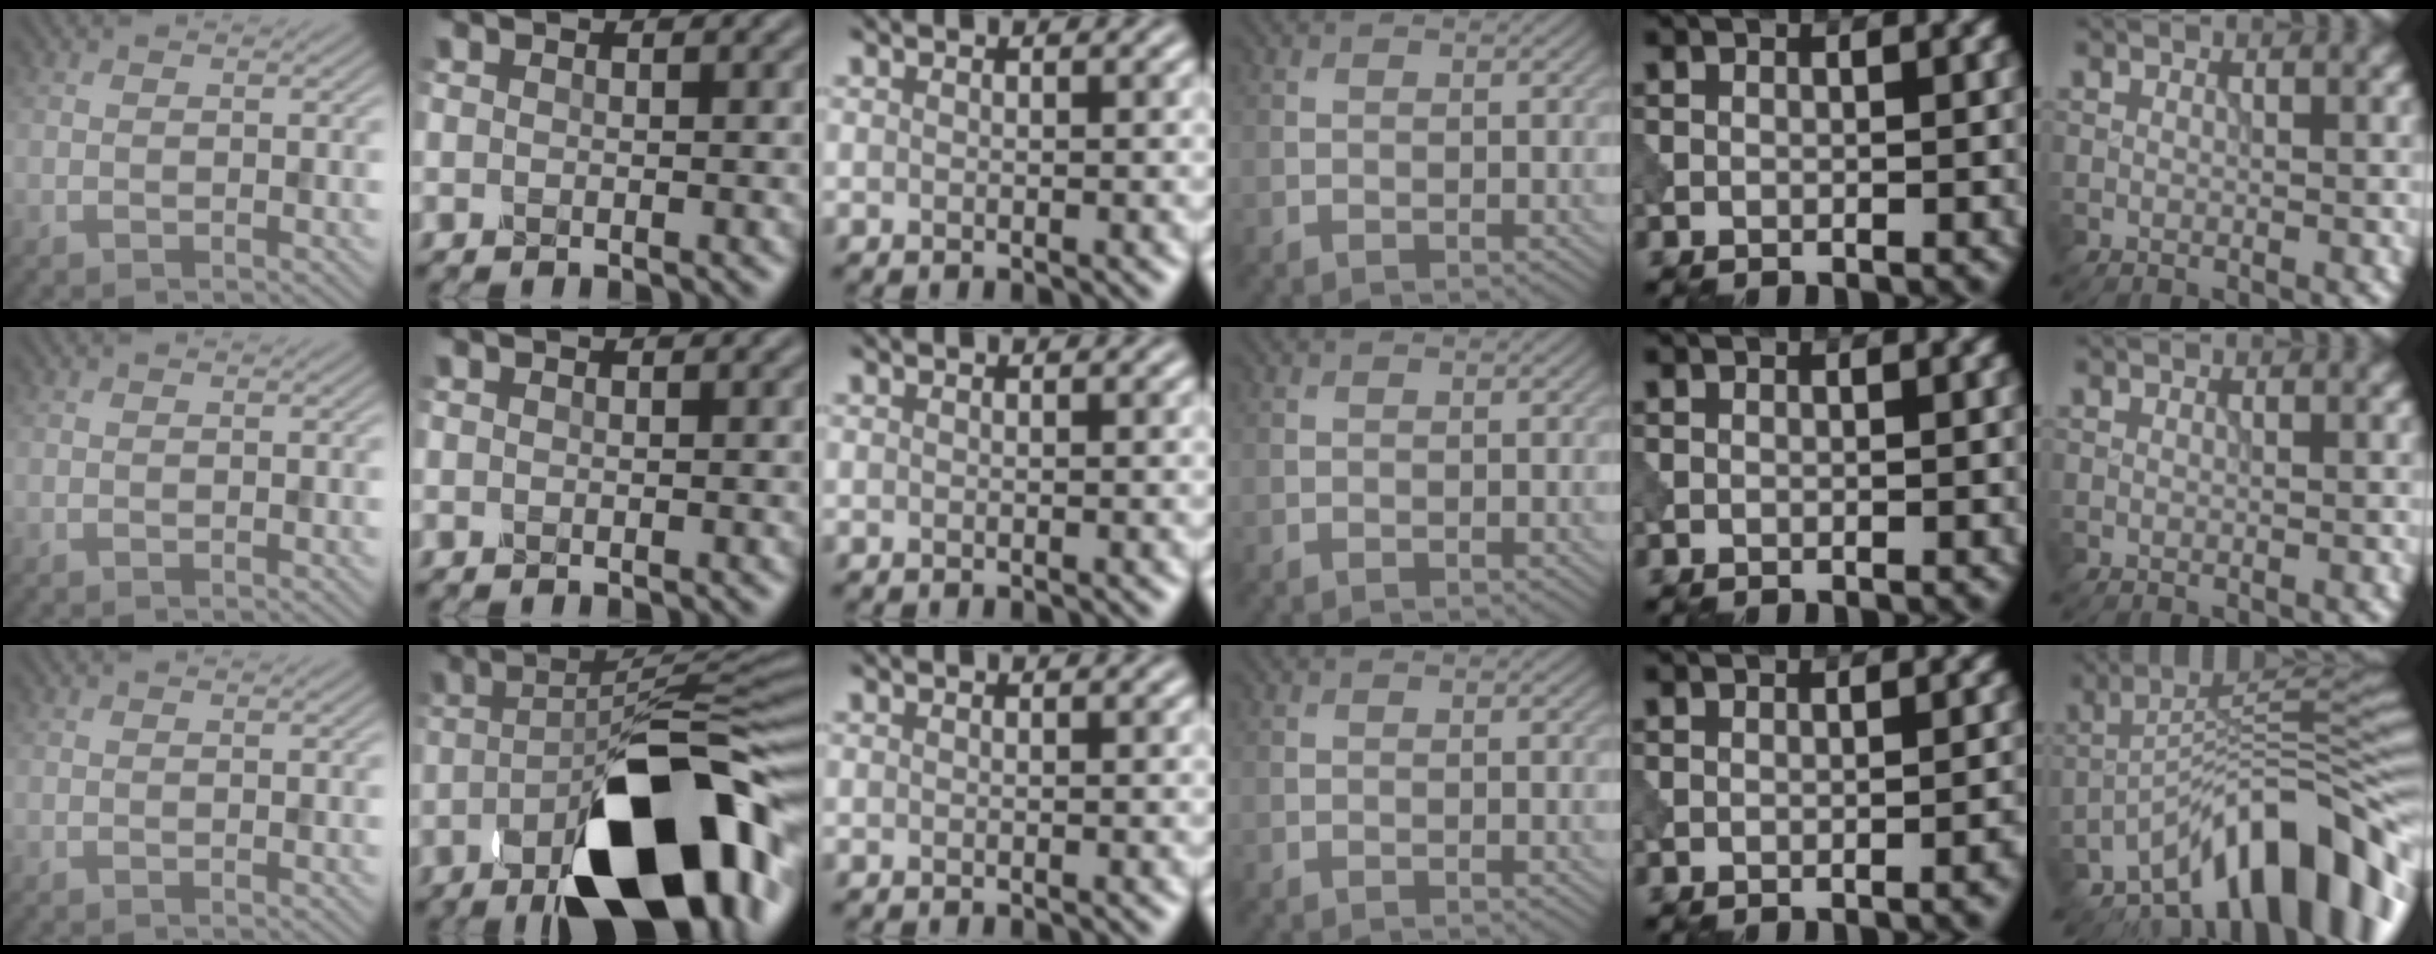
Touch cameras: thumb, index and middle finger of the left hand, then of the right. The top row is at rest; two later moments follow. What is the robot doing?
{"motion": "dispense", "object": "dispenser bottle"}